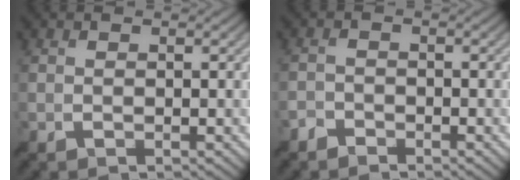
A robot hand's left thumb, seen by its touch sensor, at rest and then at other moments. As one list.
[{"total": 1.7, "force": [-1.5, 0.8, 0.2], "torque": [-0.002, 0.004, -0.038]}]